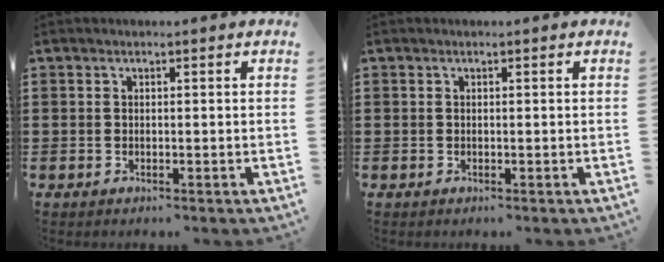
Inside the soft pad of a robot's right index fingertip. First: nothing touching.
{"total": 0.0}